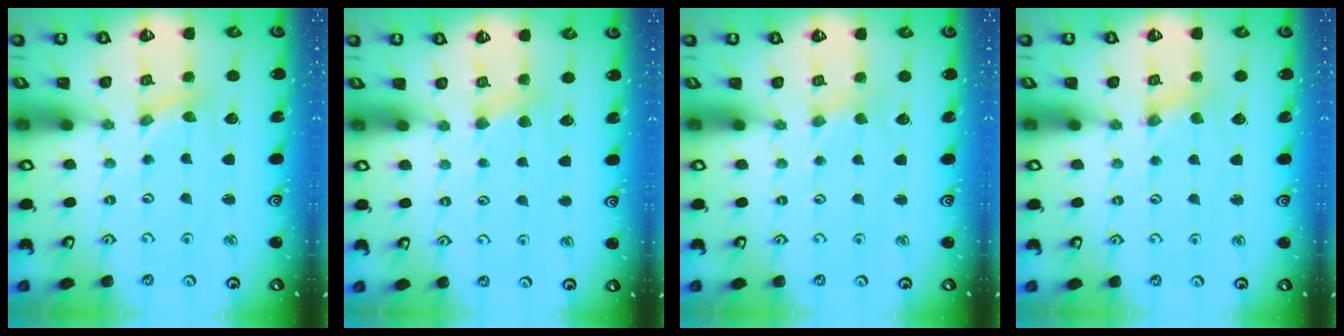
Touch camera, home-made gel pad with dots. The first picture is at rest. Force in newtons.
{"total": 3.5, "press": 3.5, "slide": 0.4}
{"total": 0.0}
{"total": 0.9, "press": 0.9, "slide": 0.2}